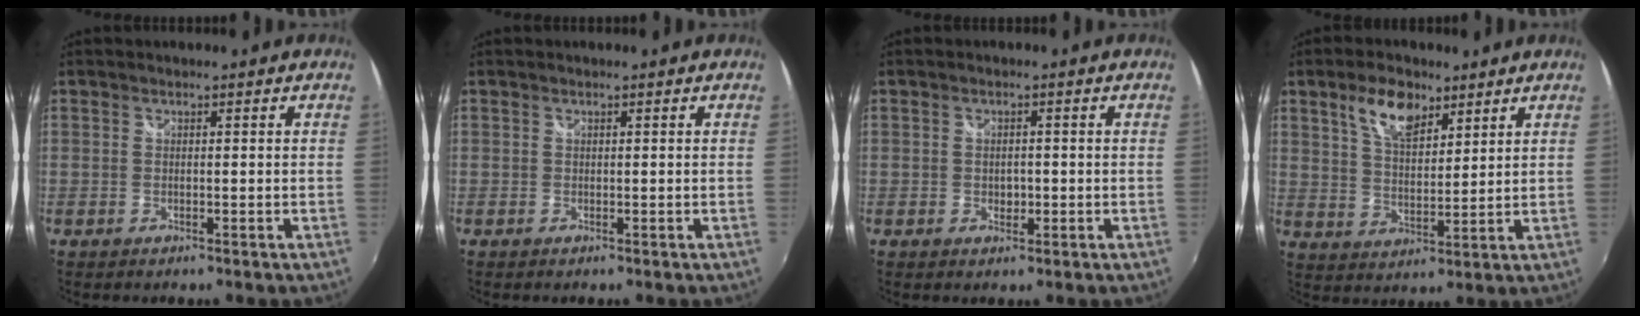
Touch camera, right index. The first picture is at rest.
{"total": 0.0}
{"total": 1.8, "force": [-0.3, 1.4, 1.1], "torque": [-0.015, -0.002, -0.005]}
{"total": 8.5, "force": [5.1, 4.1, 5.4], "torque": [-0.096, 0.010, 0.095]}